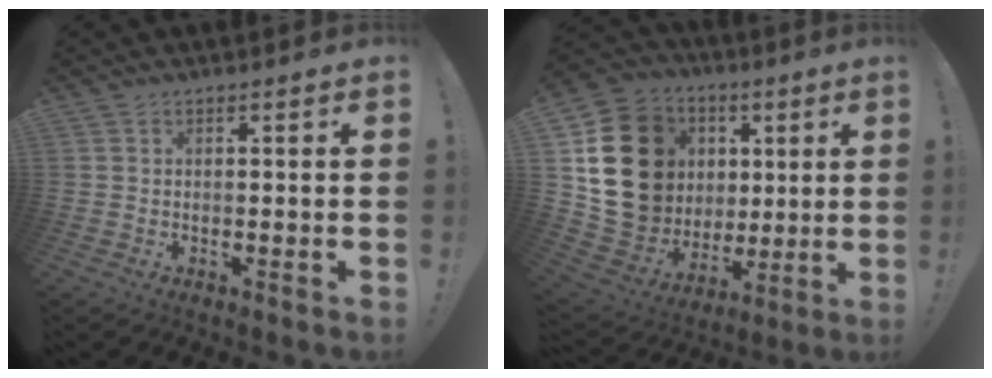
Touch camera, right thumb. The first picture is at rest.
{"total": 23.3, "force": [5.5, 19.7, 11.2], "torque": [-0.182, -0.012, 0.147]}